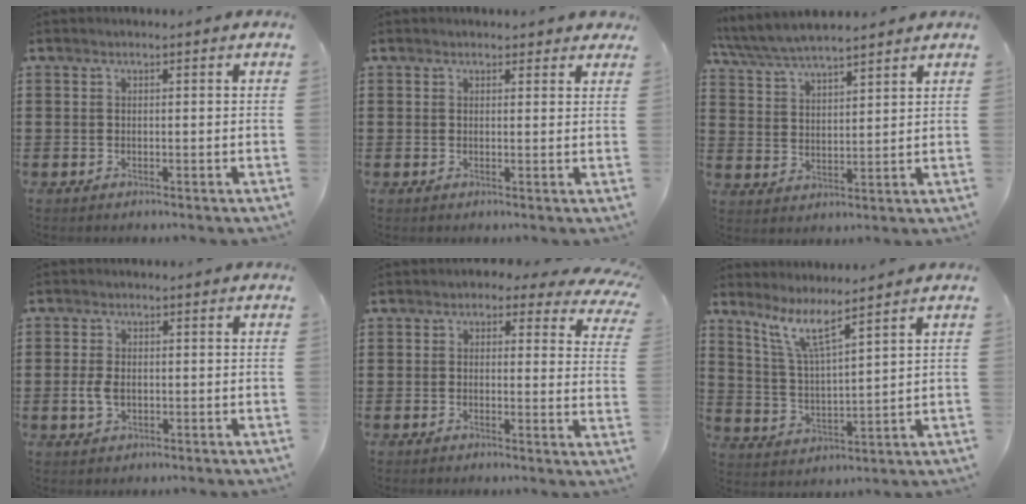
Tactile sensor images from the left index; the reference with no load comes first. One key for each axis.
{"total": 1.5, "fx": 1.3, "fy": 0.7, "fz": 0.4, "tx": -0.004, "ty": 0.002, "tz": 0.022}
{"total": 5.8, "fx": 5.4, "fy": 0.7, "fz": 1.9, "tx": -0.056, "ty": -0.020, "tz": 0.097}
{"total": 3.1, "fx": -0.5, "fy": 1.9, "fz": 2.4, "tx": -0.061, "ty": -0.002, "tz": -0.013}
{"total": 2.4, "fx": 1.5, "fy": 1.3, "fz": 1.4, "tx": -0.030, "ty": -0.003, "tz": 0.022}
{"total": 7.2, "fx": 5.5, "fy": 0.4, "fz": 4.6, "tx": -0.108, "ty": -0.023, "tz": 0.097}